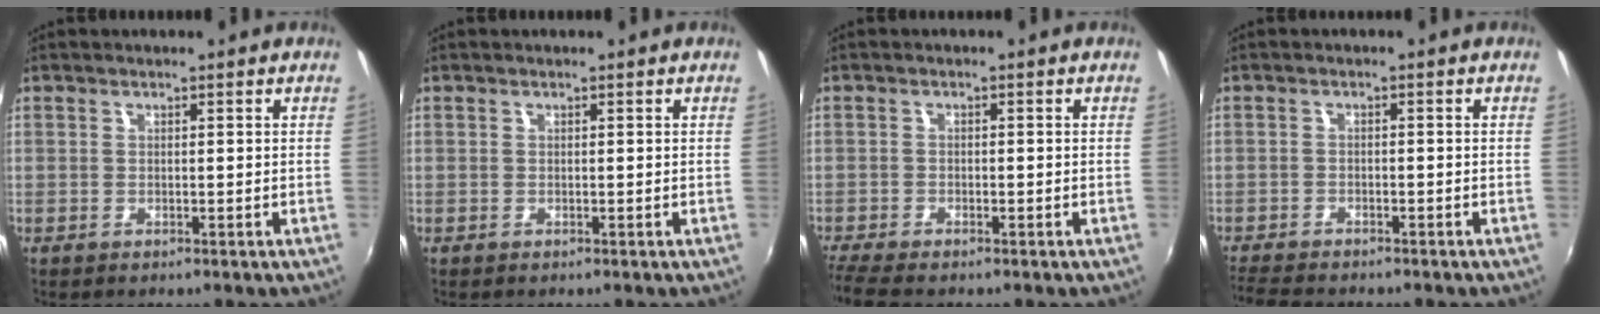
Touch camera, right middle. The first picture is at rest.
{"total": 0.0}
{"total": 5.4, "force": [-4.5, 1.1, 2.7], "torque": [-0.075, -0.024, -0.084]}
{"total": 6.9, "force": [-6.3, 1.3, 2.5], "torque": [-0.072, -0.020, -0.107]}